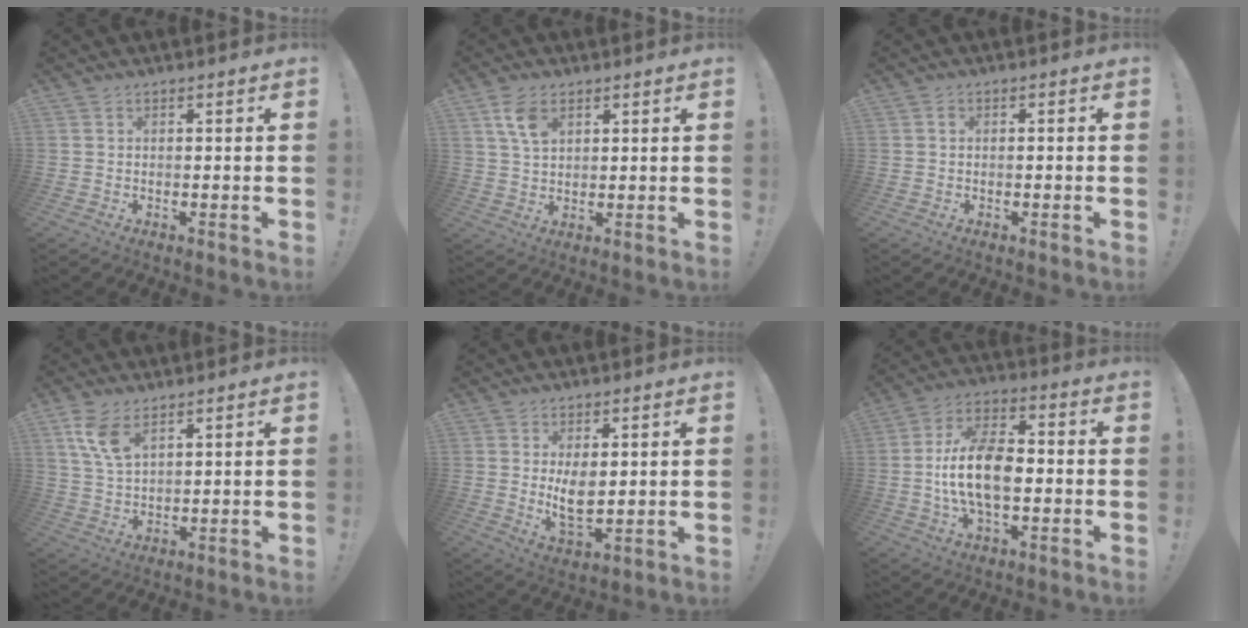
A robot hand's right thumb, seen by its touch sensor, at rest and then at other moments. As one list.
[{"total": 7.1, "force": [3.5, 4.1, 4.7], "torque": [-0.086, -0.008, 0.068]}, {"total": 0.7, "force": [-0.3, 0.5, 0.3], "torque": [-0.006, 0.003, -0.005]}, {"total": 8.1, "force": [4.7, 3.7, 5.4], "torque": [-0.107, -0.017, 0.088]}, {"total": 7.3, "force": [1.8, 3.9, 5.8], "torque": [-0.090, -0.019, 0.027]}, {"total": 15.2, "force": [-2.1, 8.2, 12.6], "torque": [-0.236, 0.008, -0.038]}]